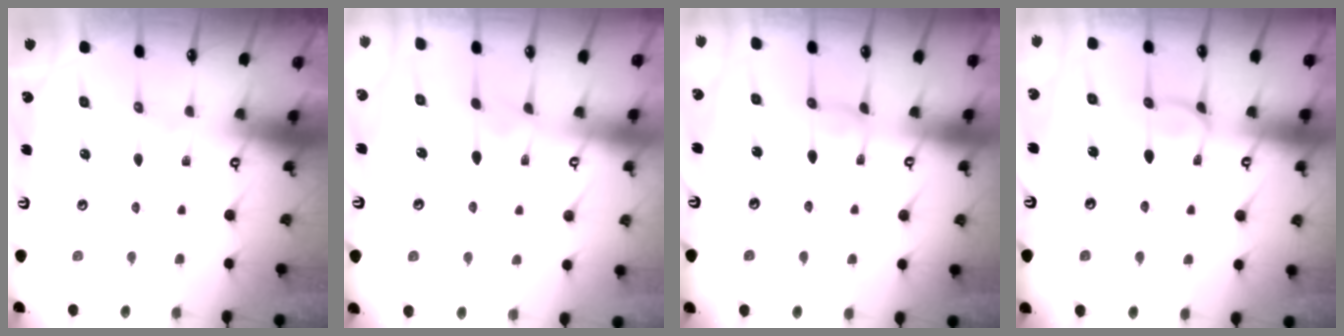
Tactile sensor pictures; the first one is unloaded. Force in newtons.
{"total": 2.4, "press": 2.3, "slide": 0.7}
{"total": 0.7, "press": 0.7, "slide": 0.1}
{"total": 2.3, "press": 2.3, "slide": 0.4}